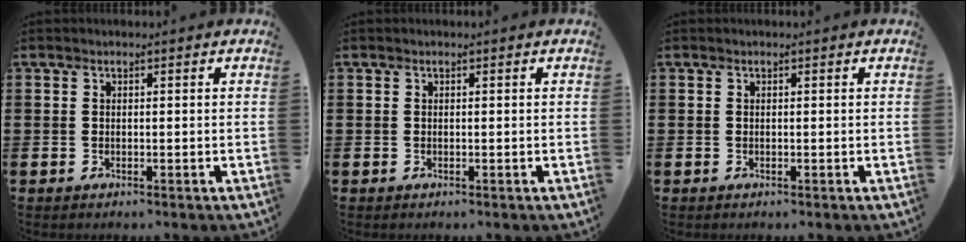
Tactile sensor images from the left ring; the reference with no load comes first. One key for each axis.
{"total": 0.0}
{"total": 0.0}